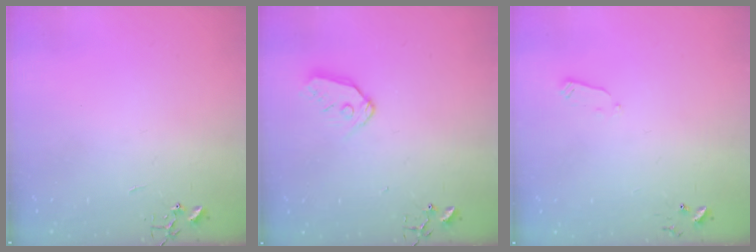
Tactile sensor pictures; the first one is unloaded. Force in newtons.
{"total": 9.0, "press": 8.9, "slide": 0.9}
{"total": 2.4, "press": 2.3, "slide": 0.4}